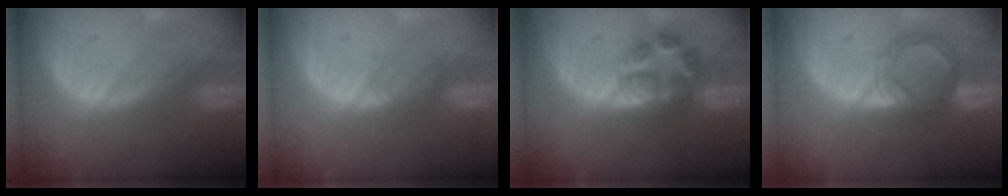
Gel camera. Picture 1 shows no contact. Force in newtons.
{"total": 1.3, "press": 1.2, "slide": 0.2}
{"total": 5.8, "press": 5.8, "slide": 0.8}
{"total": 5.5, "press": 5.2, "slide": 1.8}